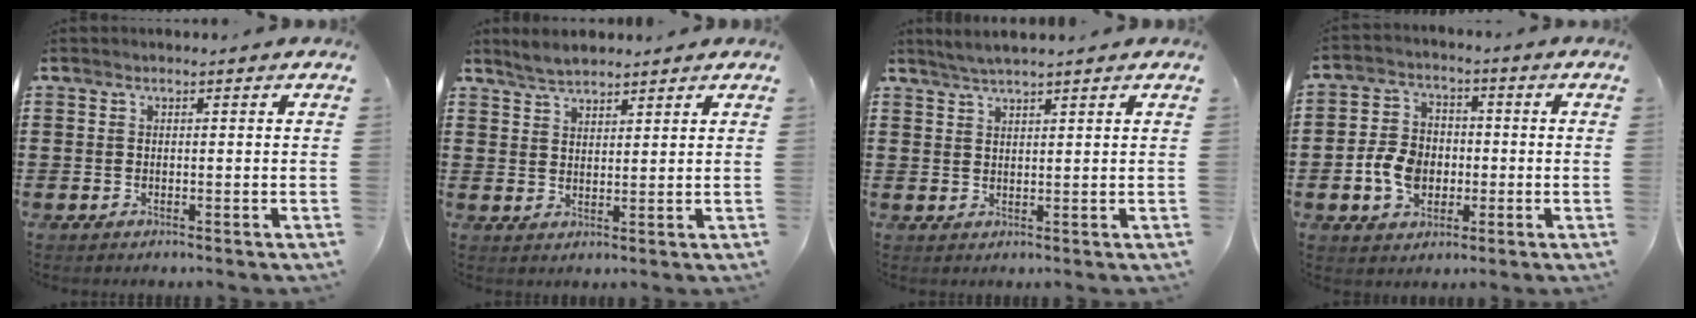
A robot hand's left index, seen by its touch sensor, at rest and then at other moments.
{"total": 3.2, "force": [3.0, 0.8, 0.7], "torque": [-0.022, 0.000, 0.057]}
{"total": 2.2, "force": [2.0, -0.1, 0.8], "torque": [-0.019, 0.004, 0.037]}
{"total": 7.0, "force": [-1.5, 5.4, 4.2], "torque": [-0.101, 0.009, -0.031]}